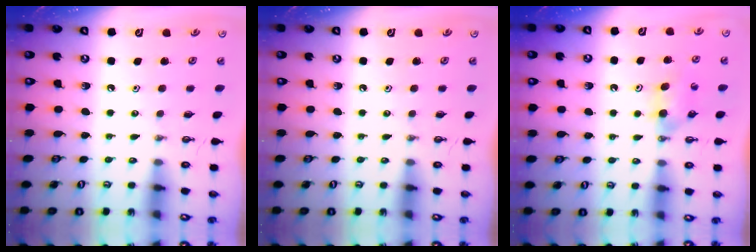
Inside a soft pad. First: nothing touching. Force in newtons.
{"total": 0.0}
{"total": 4.7, "press": 4.6, "slide": 1.1}